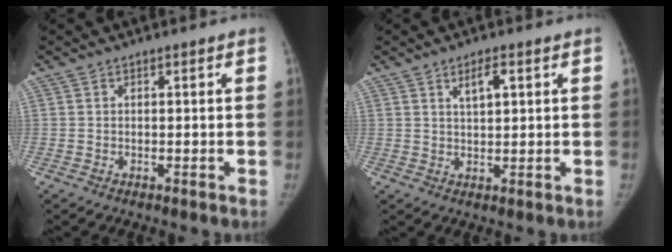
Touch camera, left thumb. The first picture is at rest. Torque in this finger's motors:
{"motor_torque": [-0.12, 0.13, 0.61, -0.49, 0.15]}